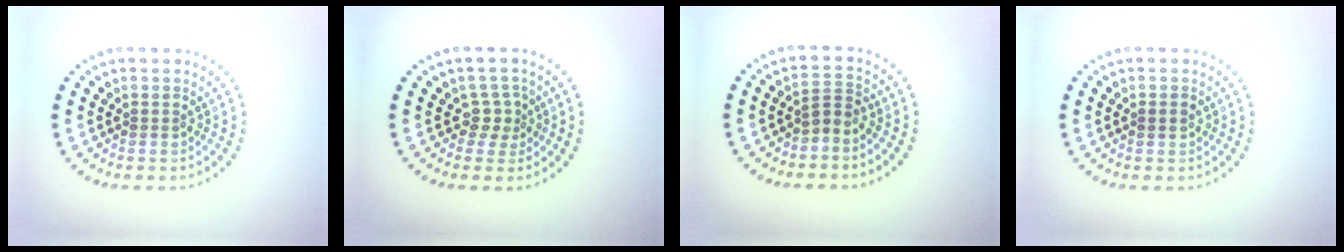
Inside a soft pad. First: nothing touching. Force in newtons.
{"total": 1.8, "press": 1.2, "slide": 1.4}
{"total": 1.6, "press": 1.2, "slide": 1.1}
{"total": 1.1, "press": 1.1, "slide": 0.1}